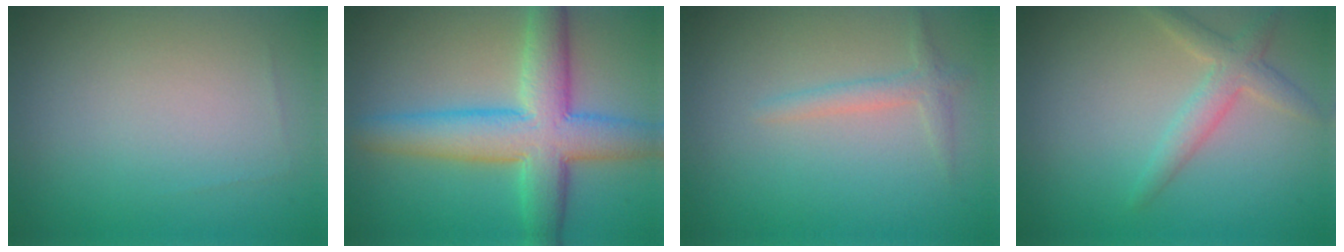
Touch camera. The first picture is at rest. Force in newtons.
{"total": 7.9, "press": 7.9, "slide": 0.3}
{"total": 1.5, "press": 1.5, "slide": 0.1}
{"total": 2.4, "press": 2.4, "slide": 0.1}